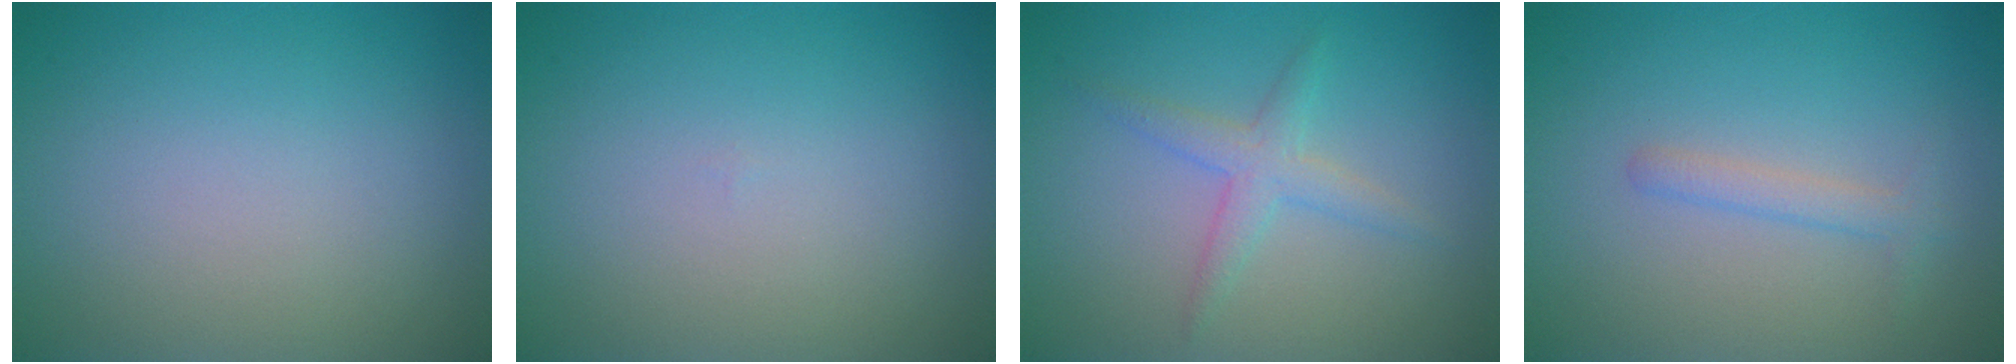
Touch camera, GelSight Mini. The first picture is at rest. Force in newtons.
{"total": 0.0}
{"total": 2.2, "press": 2.2, "slide": 0.1}
{"total": 1.8, "press": 1.8, "slide": 0.2}